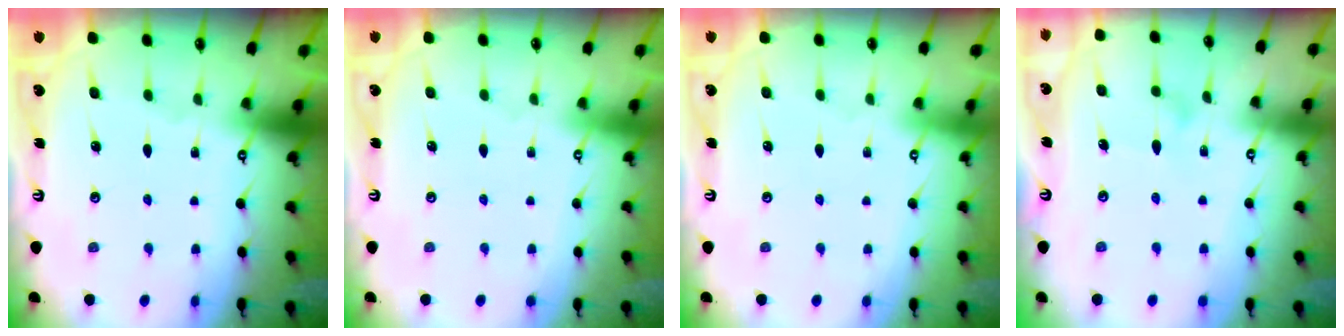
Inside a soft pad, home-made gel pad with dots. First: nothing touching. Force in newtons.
{"total": 4.0, "press": 4.0, "slide": 0.1}
{"total": 3.8, "press": 3.8, "slide": 0.1}
{"total": 7.6, "press": 7.6, "slide": 0.4}